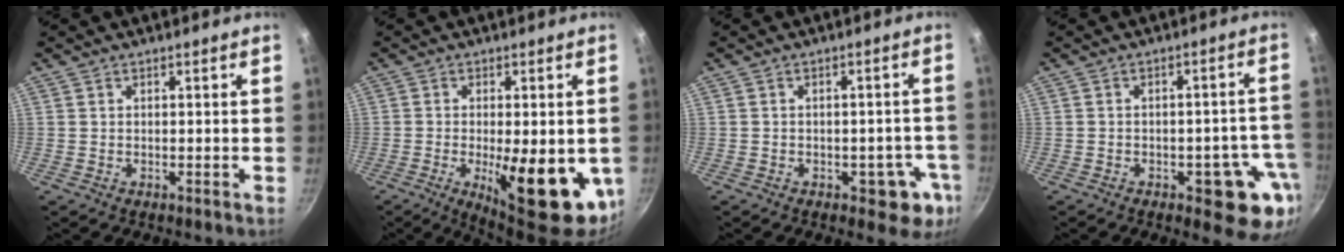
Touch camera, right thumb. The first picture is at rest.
{"total": 17.4, "force": [-3.9, 6.0, 15.8], "torque": [-0.196, -0.011, -0.041]}
{"total": 7.3, "force": [-2.8, 4.2, 5.3], "torque": [-0.017, 0.021, -0.027]}
{"total": 10.7, "force": [-4.4, 4.8, 8.5], "torque": [-0.051, 0.025, -0.052]}